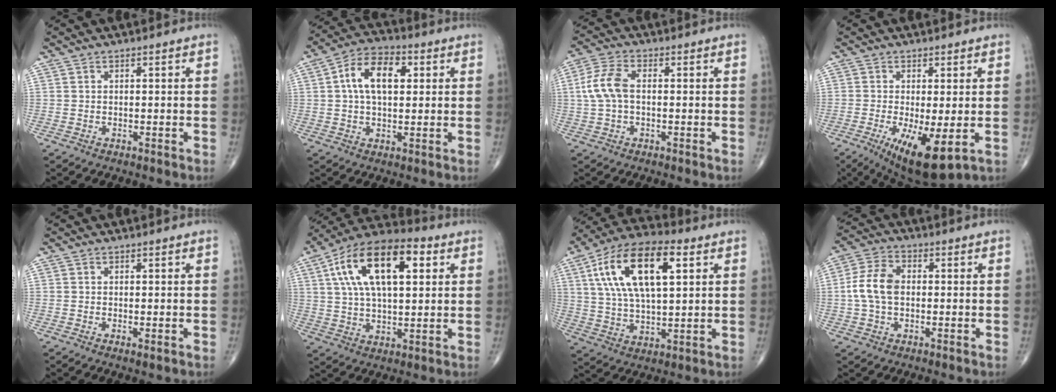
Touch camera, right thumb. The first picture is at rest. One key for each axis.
{"total": 11.0, "fx": 2.3, "fy": 6.3, "fz": 8.7, "tx": -0.146, "ty": 0.019, "tz": 0.033}
{"total": 7.1, "fx": 0.3, "fy": 4.0, "fz": 5.8, "tx": -0.136, "ty": 0.019, "tz": 0.000}
{"total": 10.9, "fx": -3.1, "fy": 3.3, "fz": 9.9, "tx": -0.164, "ty": -0.024, "tz": -0.038}
{"total": 0.8, "fx": -0.2, "fy": 0.1, "fz": 0.8, "tx": -0.015, "ty": -0.004, "tz": -0.005}
{"total": 19.9, "fx": 6.1, "fy": 9.5, "fz": 16.4, "tx": -0.274, "ty": 0.011, "tz": 0.096}
{"total": 19.0, "fx": 6.1, "fy": 8.4, "fz": 15.9, "tx": -0.287, "ty": 0.005, "tz": 0.106}
{"total": 8.1, "fx": 0.0, "fy": 5.2, "fz": 6.1, "tx": -0.124, "ty": 0.019, "tz": -0.007}